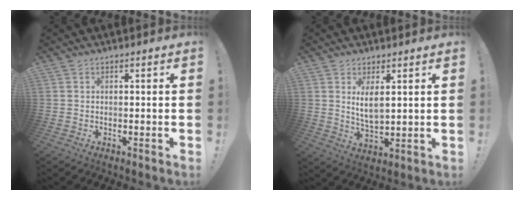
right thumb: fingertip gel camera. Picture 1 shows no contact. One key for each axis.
{"total": 5.8, "fx": 2.2, "fy": 2.5, "fz": 4.7, "tx": -0.089, "ty": -0.011, "tz": 0.036}